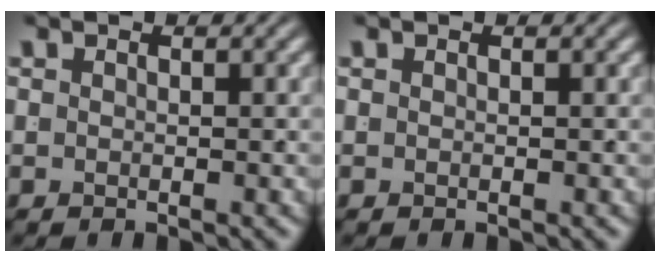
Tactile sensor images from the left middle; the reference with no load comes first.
{"total": 0.0}